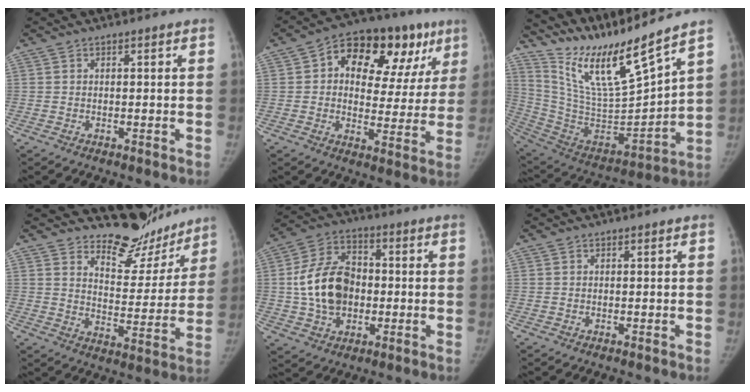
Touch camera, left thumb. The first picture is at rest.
{"total": 21.1, "force": [8.8, 12.5, 14.5], "torque": [-0.141, 0.021, 0.120]}
{"total": 19.1, "force": [15.7, 1.2, 10.7], "torque": [-0.169, -0.092, 0.307]}
{"total": 13.6, "force": [12.2, 5.6, 2.3], "torque": [0.023, -0.111, 0.172]}
{"total": 14.5, "force": [-0.7, 10.7, 9.8], "torque": [-0.153, 0.025, -0.010]}
{"total": 0.0}